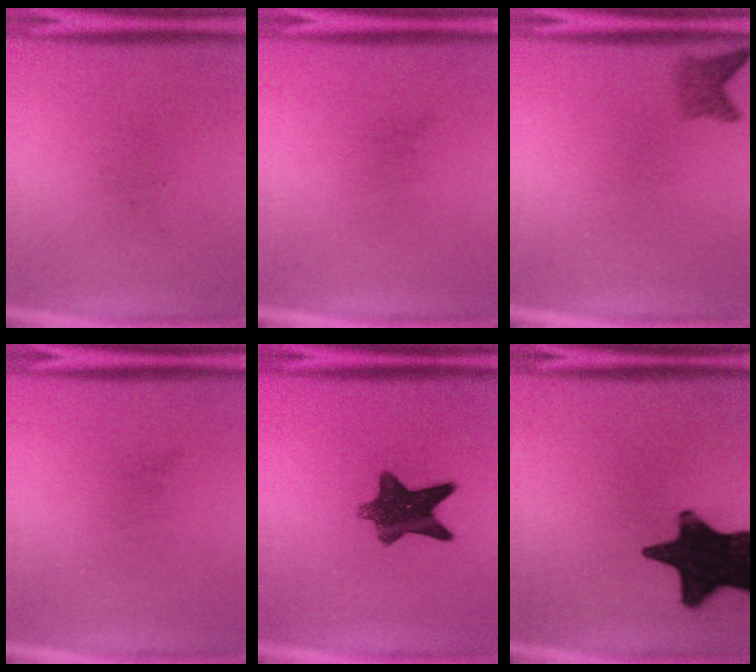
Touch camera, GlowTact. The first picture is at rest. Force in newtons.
{"total": 0.0}
{"total": 2.1}
{"total": 0.0}
{"total": 9.6}
{"total": 19.0}